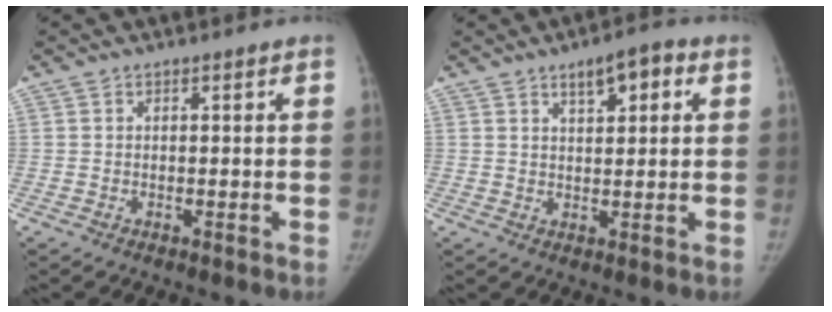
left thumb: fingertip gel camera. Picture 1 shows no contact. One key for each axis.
{"total": 5.8, "fx": 2.8, "fy": 2.3, "fz": 4.5, "tx": -0.050, "ty": -0.005, "tz": 0.038}